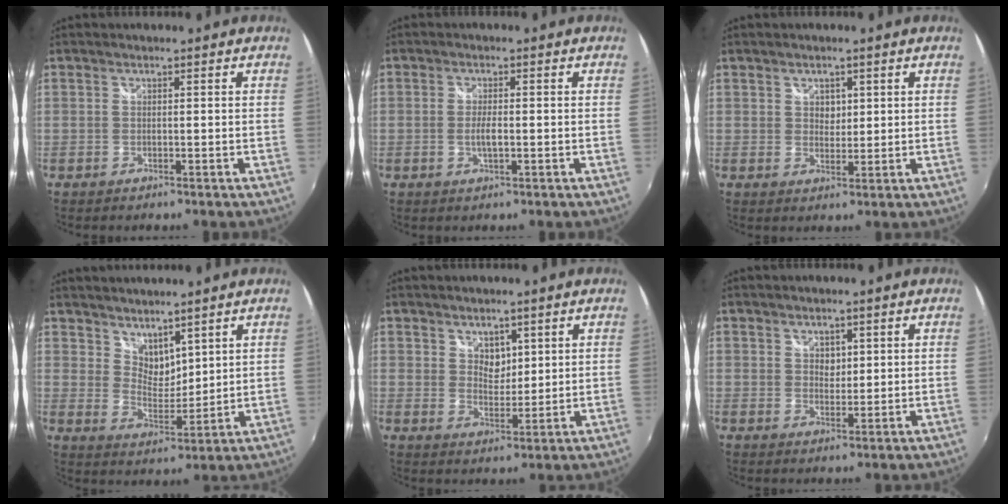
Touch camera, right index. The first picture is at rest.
{"total": 2.7, "force": [-0.5, 0.7, 2.6], "torque": [-0.049, -0.005, -0.008]}
{"total": 2.4, "force": [0.9, 2.0, 1.0], "torque": [-0.009, 0.003, 0.015]}
{"total": 5.9, "force": [4.7, 2.9, 1.9], "torque": [-0.021, -0.002, 0.090]}
{"total": 3.8, "force": [2.1, 2.7, 1.6], "torque": [-0.018, -0.001, 0.038]}
{"total": 2.4, "force": [1.0, 1.9, 1.0], "torque": [-0.009, 0.002, 0.017]}